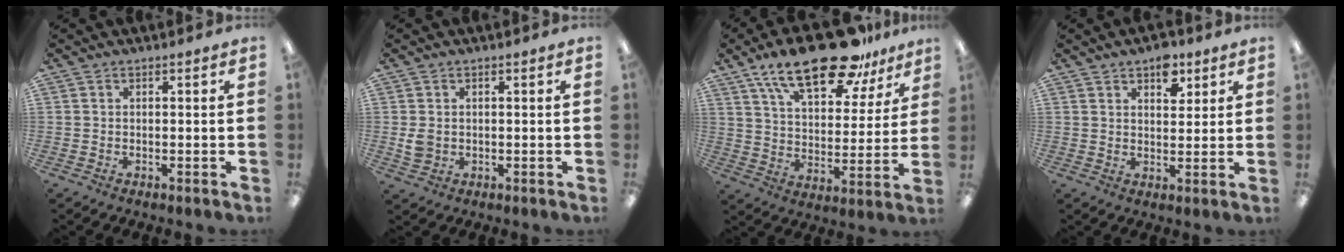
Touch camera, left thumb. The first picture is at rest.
{"total": 3.4, "force": [0.3, 2.8, 1.9], "torque": [-0.019, -0.001, 0.004]}
{"total": 22.1, "force": [15.0, 9.1, 13.4], "torque": [-0.213, -0.079, 0.255]}
{"total": 6.6, "force": [4.1, 3.6, 3.8], "torque": [-0.034, -0.019, 0.065]}